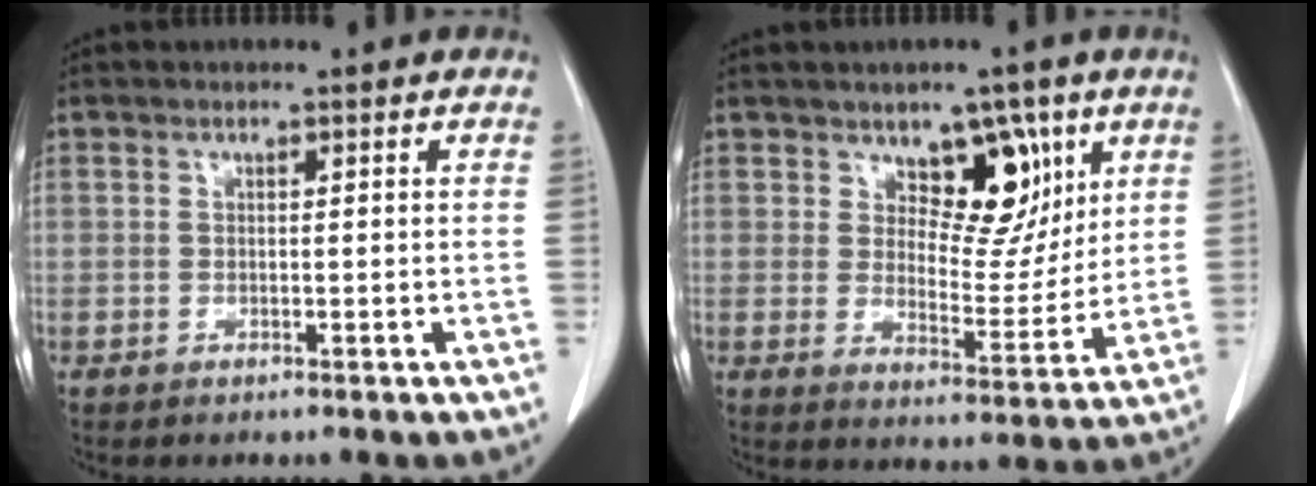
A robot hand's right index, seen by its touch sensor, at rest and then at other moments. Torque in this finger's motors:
{"motor_torque": [0.33, 0.33, 0.10, 0.04]}